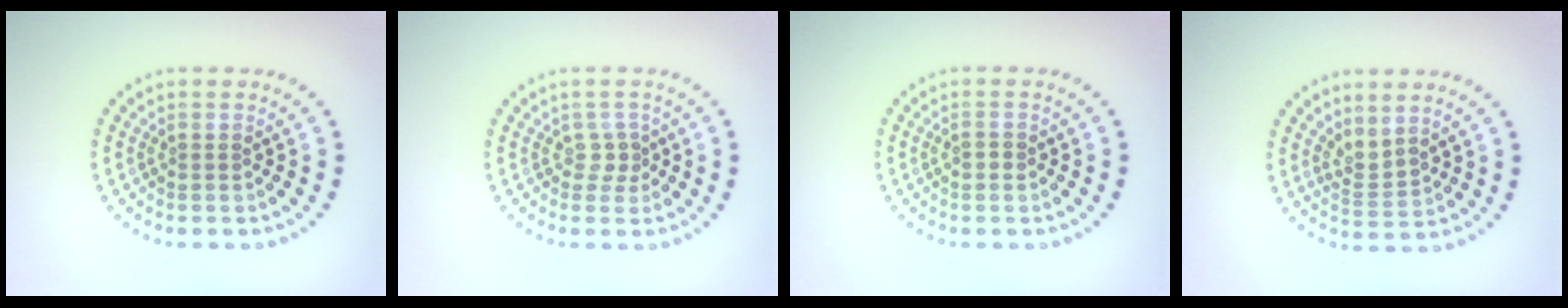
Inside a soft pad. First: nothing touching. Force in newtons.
{"total": 1.4, "press": 1.0, "slide": 0.9}
{"total": 0.8, "press": 0.8, "slide": 0.1}
{"total": 2.2, "press": 1.5, "slide": 1.6}